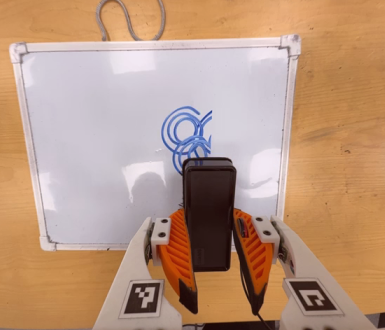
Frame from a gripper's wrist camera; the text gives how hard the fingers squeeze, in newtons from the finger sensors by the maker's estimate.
{"total": 7.1, "left": 5.4, "right": 8.8}